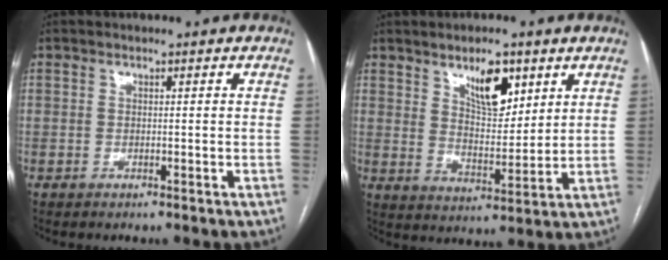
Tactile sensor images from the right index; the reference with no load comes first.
{"total": 8.4, "force": [4.8, 3.3, 6.1], "torque": [-0.103, -0.002, 0.086]}